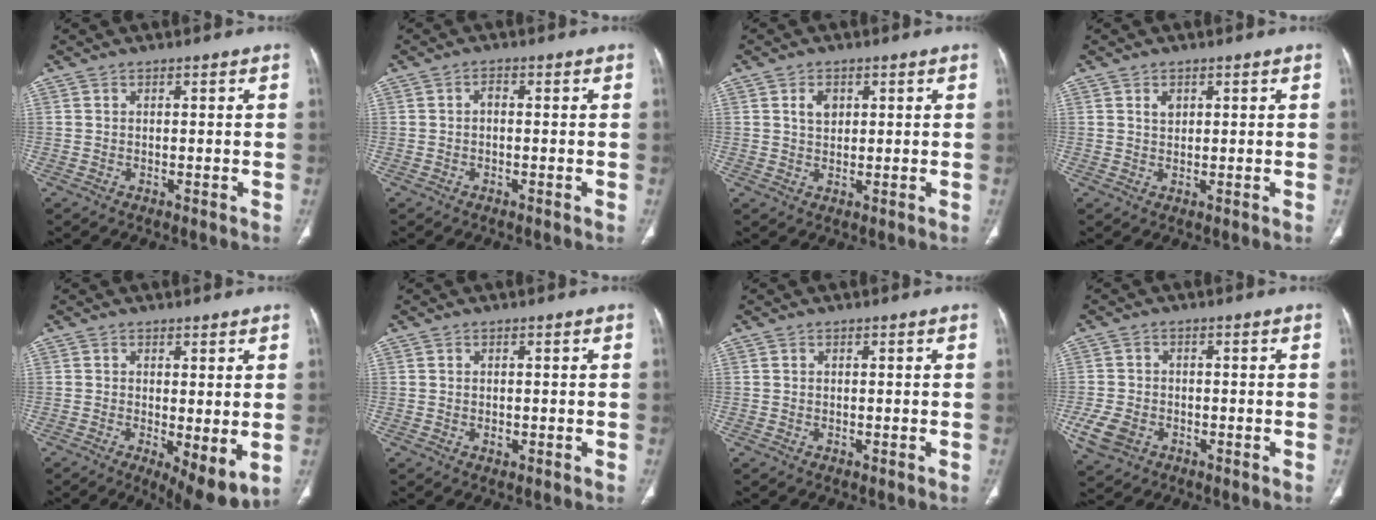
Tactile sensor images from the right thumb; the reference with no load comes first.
{"total": 1.3, "force": [-0.2, 0.8, 1.0], "torque": [-0.014, 0.005, -0.008]}
{"total": 3.2, "force": [1.1, 2.2, 2.0], "torque": [-0.025, -0.003, 0.021]}
{"total": 1.8, "force": [0.8, 1.3, 1.1], "torque": [-0.012, -0.004, 0.016]}
{"total": 7.8, "force": [-1.0, 2.7, 7.2], "torque": [-0.111, -0.026, -0.011]}
{"total": 1.2, "force": [-0.2, 0.8, 0.8], "torque": [-0.013, -0.001, 0.000]}
{"total": 0.0}
{"total": 6.3, "force": [-2.2, 4.8, 3.4], "torque": [-0.071, 0.006, -0.035]}